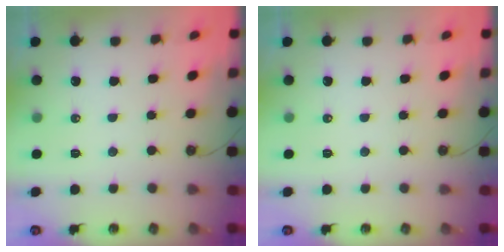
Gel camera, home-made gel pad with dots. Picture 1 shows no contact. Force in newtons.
{"total": 0.0}